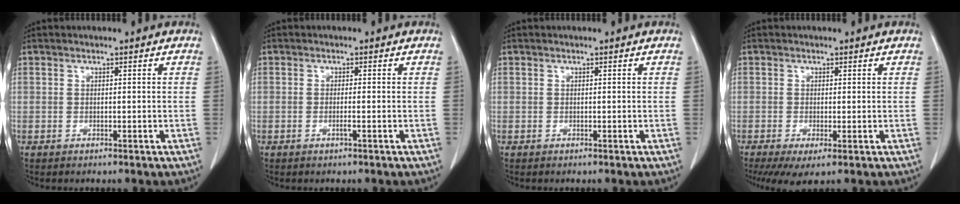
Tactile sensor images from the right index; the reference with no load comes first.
{"total": 1.2, "force": [-0.4, -0.2, 1.1], "torque": [-0.024, -0.003, -0.007]}
{"total": 0.0}
{"total": 4.7, "force": [-1.5, 1.6, 4.1], "torque": [-0.069, -0.013, -0.022]}